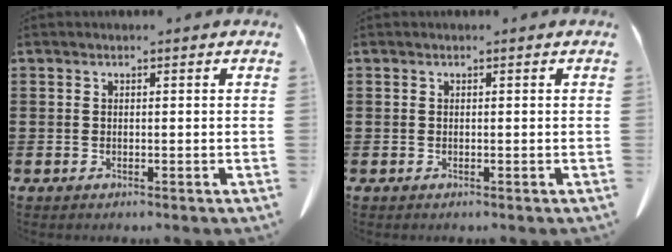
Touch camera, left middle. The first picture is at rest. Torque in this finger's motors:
{"motor_torque": [0.02, -0.01, 0.00, 0.00]}